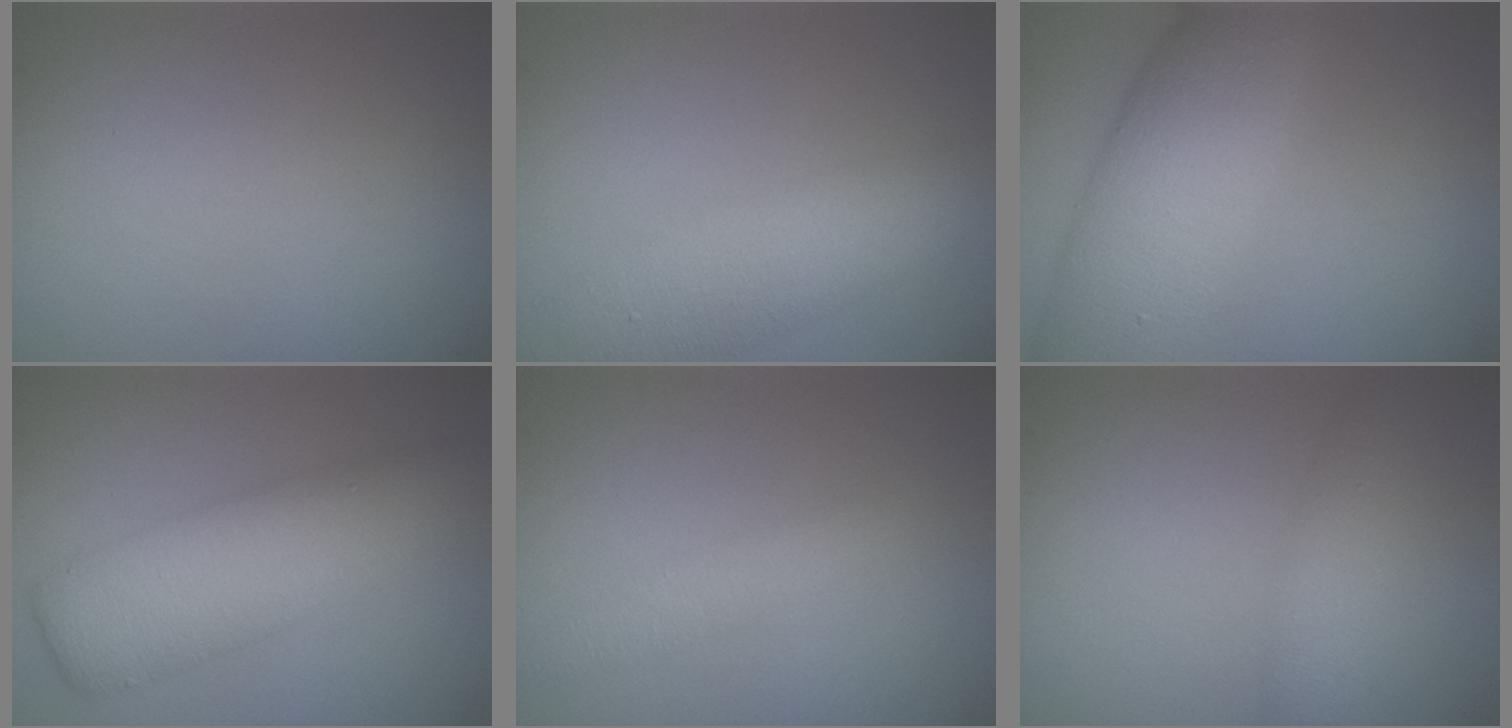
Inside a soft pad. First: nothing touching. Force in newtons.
{"total": 7.0, "press": 7.0, "slide": 0.4}
{"total": 9.0, "press": 9.0, "slide": 0.2}
{"total": 7.6, "press": 7.6, "slide": 0.2}
{"total": 1.9, "press": 1.9, "slide": 0.1}
{"total": 2.7, "press": 2.7, "slide": 0.0}